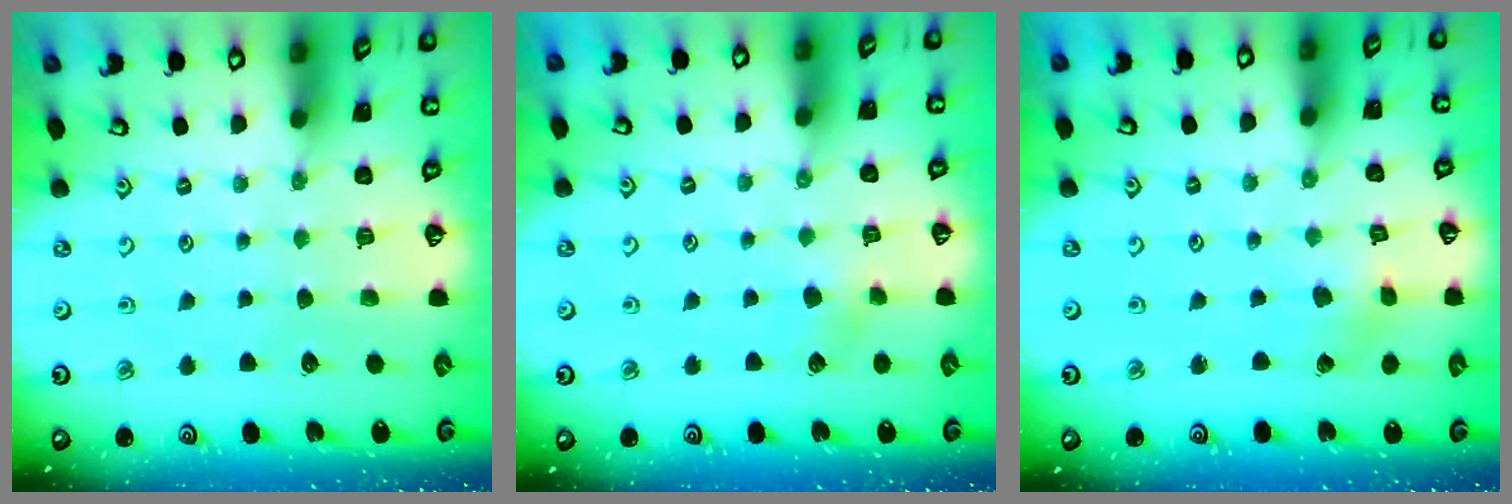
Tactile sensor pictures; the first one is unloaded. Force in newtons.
{"total": 3.6, "press": 3.6, "slide": 0.7}
{"total": 2.2, "press": 2.2, "slide": 0.1}